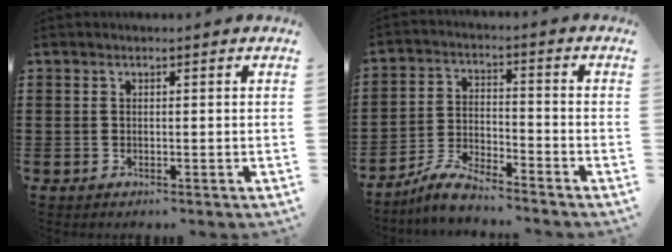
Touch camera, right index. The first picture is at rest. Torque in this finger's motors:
{"motor_torque": [0.75, -0.73, 0.22, 0.00]}